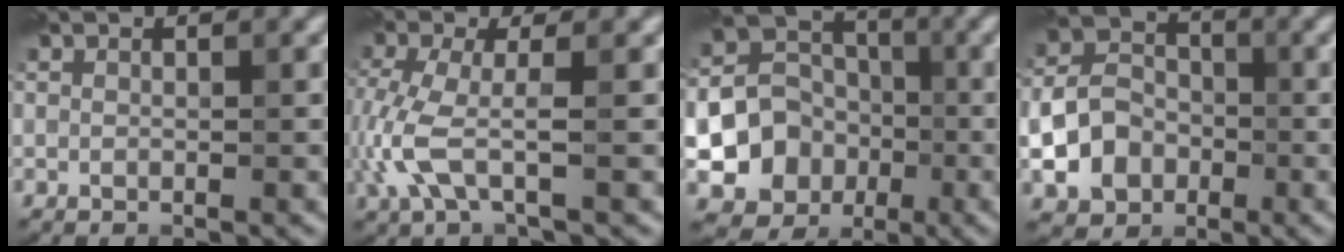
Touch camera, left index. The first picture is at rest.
{"total": 4.2, "force": [-1.1, 1.3, 3.8], "torque": [-0.110, -0.006, -0.026]}
{"total": 9.0, "force": [-2.6, 8.0, 3.1], "torque": [-0.034, -0.008, -0.069]}
{"total": 6.2, "force": [-1.7, 5.1, 3.1], "torque": [-0.057, -0.002, -0.037]}